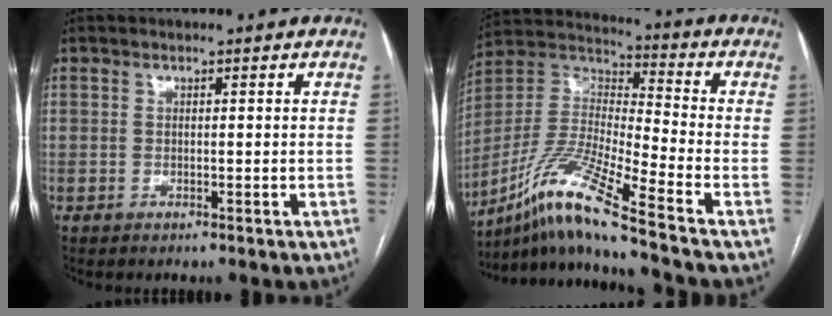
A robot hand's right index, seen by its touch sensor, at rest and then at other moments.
{"total": 15.1, "force": [-10.9, -1.2, 10.4], "torque": [-0.225, -0.007, -0.205]}